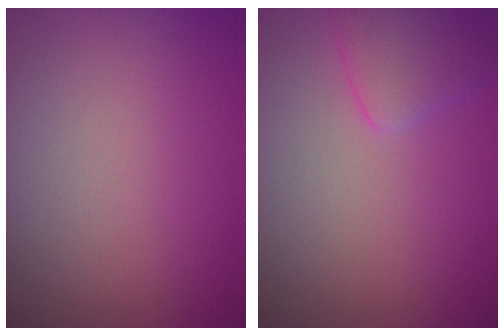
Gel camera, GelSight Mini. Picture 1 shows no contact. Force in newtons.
{"total": 2.6, "press": 2.6, "slide": 0.2}